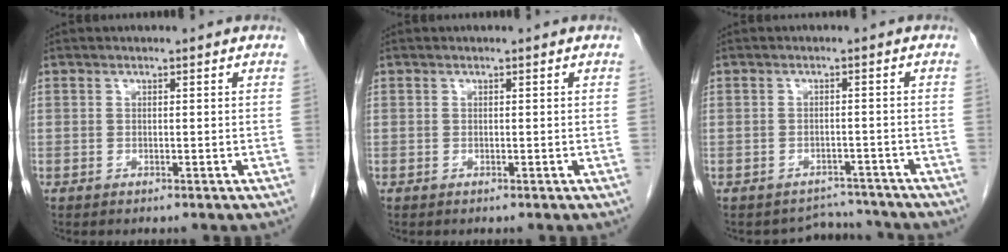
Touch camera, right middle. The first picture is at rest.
{"total": 0.0}
{"total": 3.8, "force": [-3.4, 1.2, -1.0], "torque": [0.015, 0.016, -0.042]}